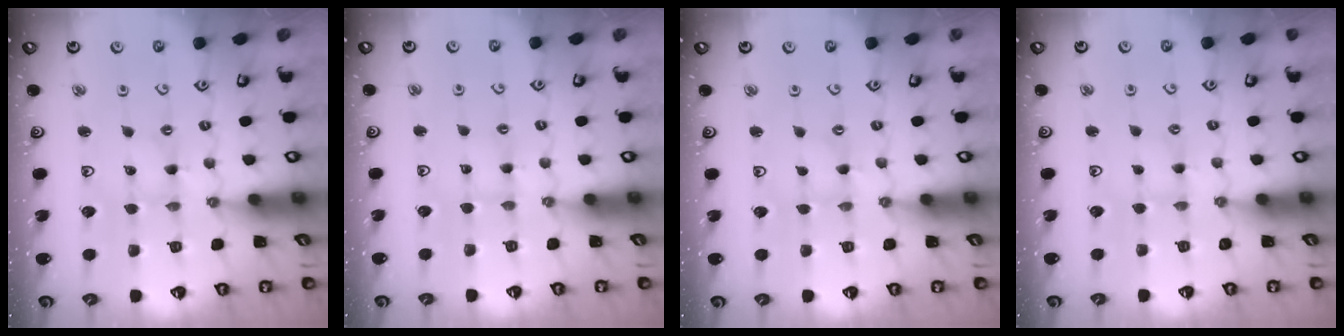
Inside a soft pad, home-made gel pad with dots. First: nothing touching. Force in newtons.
{"total": 2.6, "press": 2.6, "slide": 0.3}
{"total": 0.0}
{"total": 1.6, "press": 1.5, "slide": 0.4}